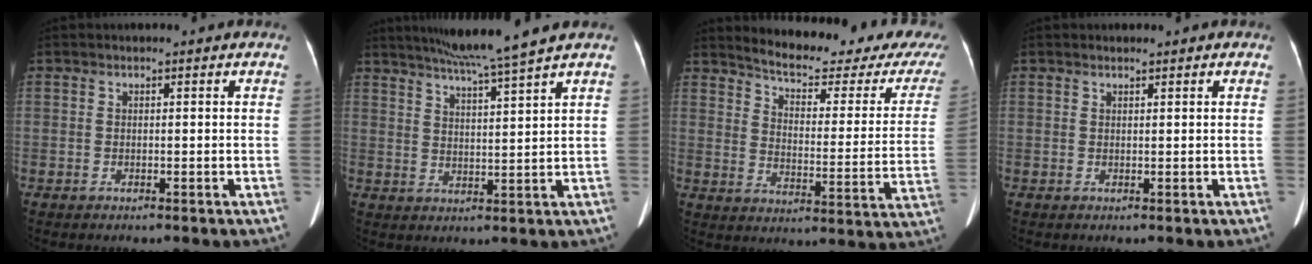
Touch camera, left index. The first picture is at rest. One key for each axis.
{"total": 9.0, "fx": 7.5, "fy": -1.9, "fz": 4.6, "tx": -0.078, "ty": -0.002, "tz": 0.120}
{"total": 20.6, "fx": 18.3, "fy": 2.9, "fz": 9.0, "tx": -0.120, "ty": -0.053, "tz": 0.221}
{"total": 0.8, "fx": 0.7, "fy": 0.2, "fz": 0.3, "tx": -0.012, "ty": 0.003, "tz": 0.012}